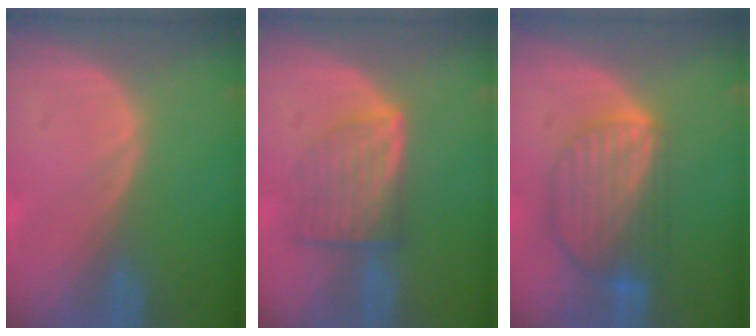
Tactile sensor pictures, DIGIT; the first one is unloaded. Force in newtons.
{"total": 7.2, "press": 6.5, "slide": 3.1}
{"total": 8.8, "press": 7.7, "slide": 4.2}